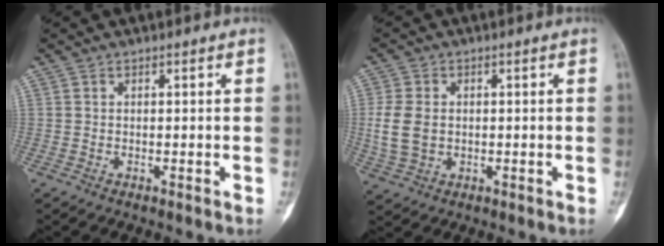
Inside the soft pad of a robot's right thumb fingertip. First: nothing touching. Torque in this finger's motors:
{"motor_torque": [-0.12, -0.04, 0.33, -0.21, 0.00]}